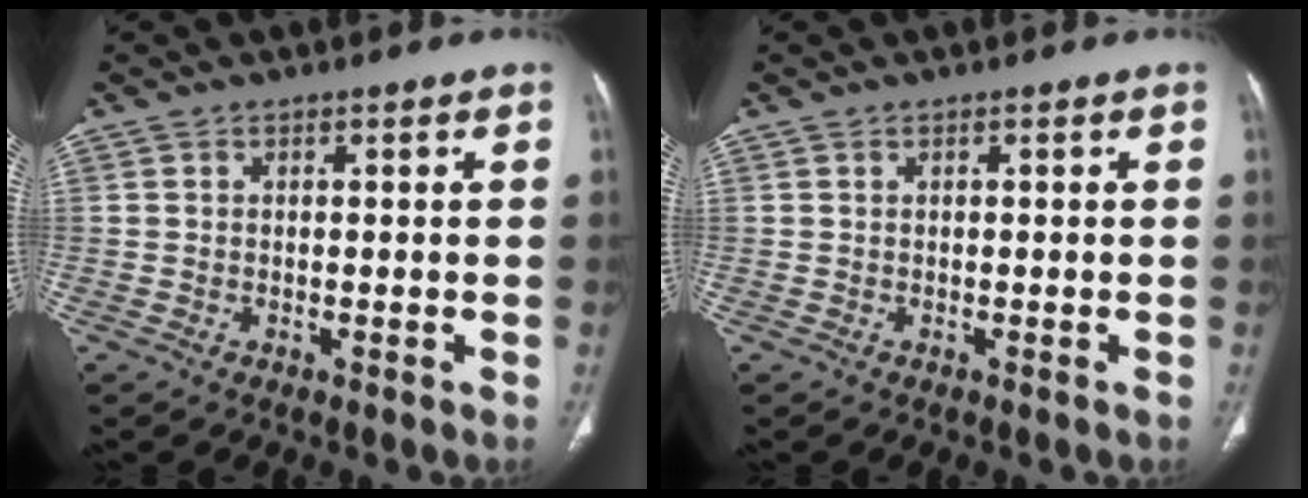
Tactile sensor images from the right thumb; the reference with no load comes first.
{"total": 0.0}